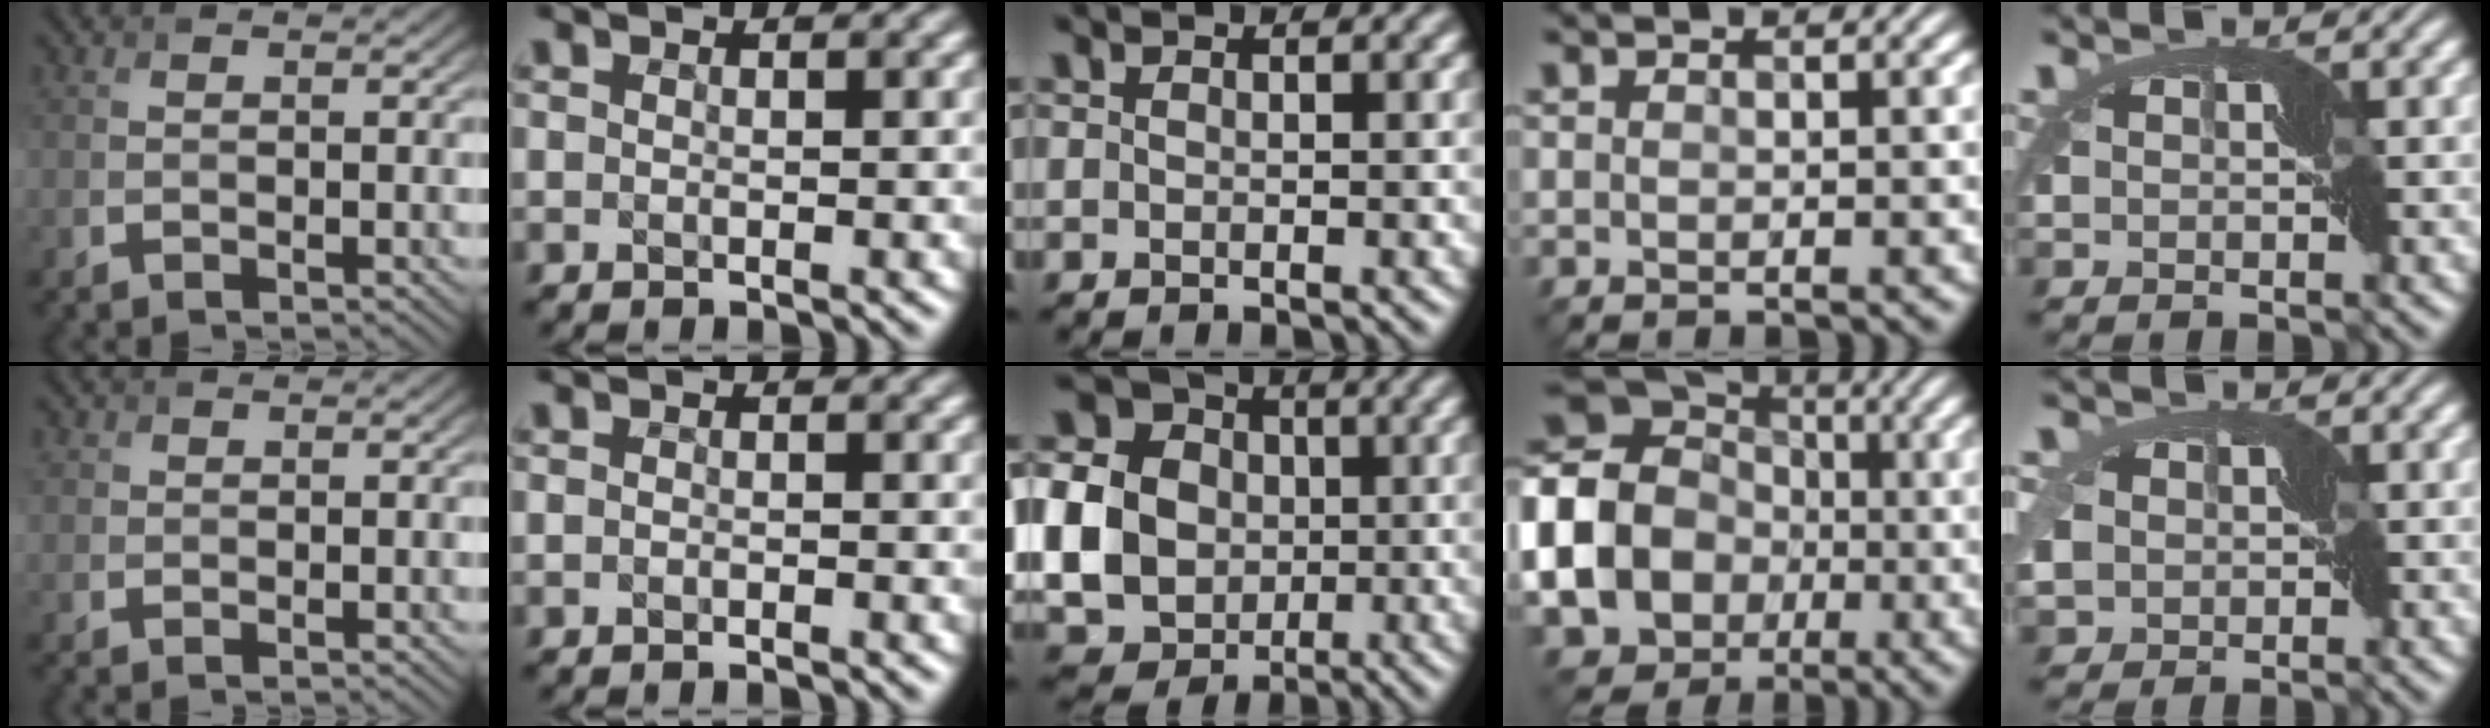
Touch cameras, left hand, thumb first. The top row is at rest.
{"thumb": {"total": 1.1, "force": [0.4, 1.0, 0.2], "torque": [-0.001, -0.003, 0.008]}, "index": {"total": 0.6, "force": [-0.5, 0.1, 0.3], "torque": [-0.003, 0.000, -0.009]}, "middle": {"total": 10.7, "force": [-0.6, 9.6, 4.8], "torque": [-0.124, -0.011, -0.026]}, "ring": {"total": 22.3, "force": [-3.8, 20.6, 7.7], "torque": [-0.208, -0.010, -0.120]}, "little": {"total": 7.3, "force": [-0.6, 5.9, 4.2], "torque": [-0.087, 0.000, -0.044]}}